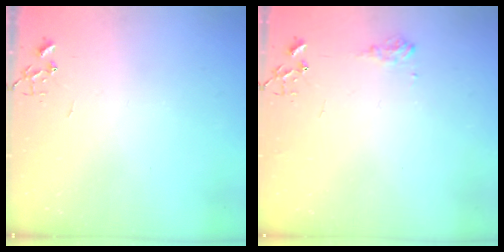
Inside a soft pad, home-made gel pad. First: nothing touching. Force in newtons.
{"total": 6.9, "press": 6.8, "slide": 1.0}